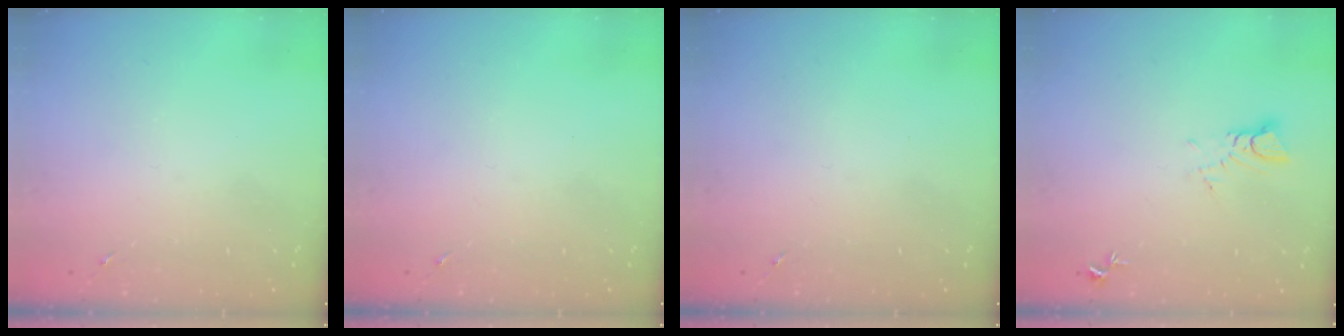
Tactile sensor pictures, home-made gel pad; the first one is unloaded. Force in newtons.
{"total": 0.0}
{"total": 0.0}
{"total": 3.9, "press": 3.9, "slide": 0.2}